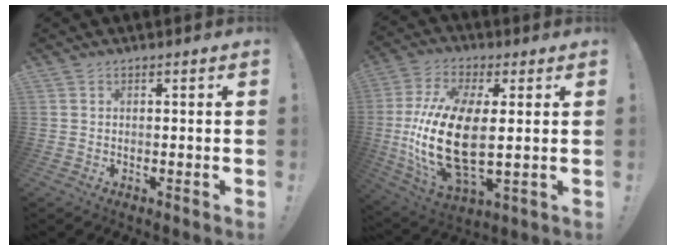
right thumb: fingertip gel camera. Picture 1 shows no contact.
{"total": 21.7, "force": [0.3, 10.0, 19.2], "torque": [-0.397, -0.018, 0.010]}